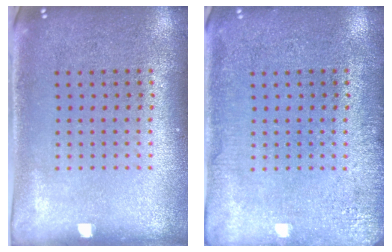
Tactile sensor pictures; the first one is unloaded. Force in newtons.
{"total": 2.8, "press": 2.8, "slide": 0.3}